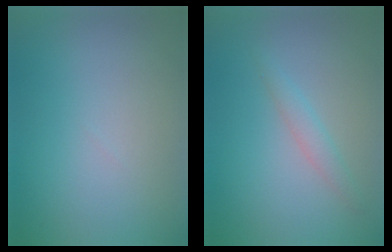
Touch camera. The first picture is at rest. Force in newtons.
{"total": 1.5, "press": 1.5, "slide": 0.0}